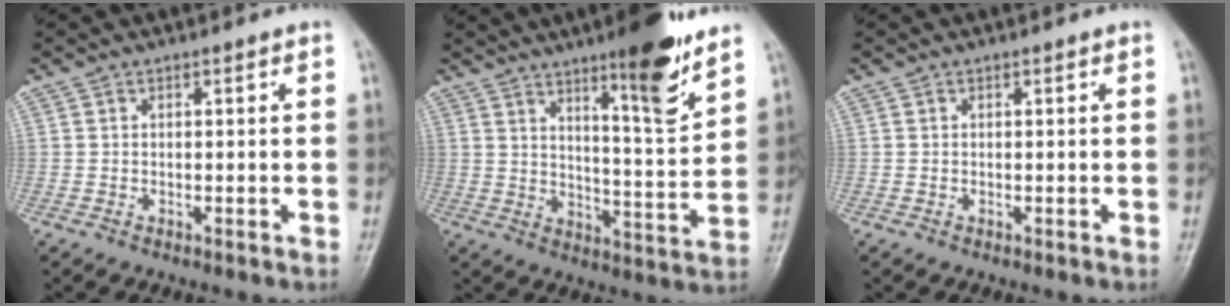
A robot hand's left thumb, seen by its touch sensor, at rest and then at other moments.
{"total": 13.4, "force": [9.0, 2.0, 9.8], "torque": [-0.127, -0.066, 0.139]}
{"total": 0.0}